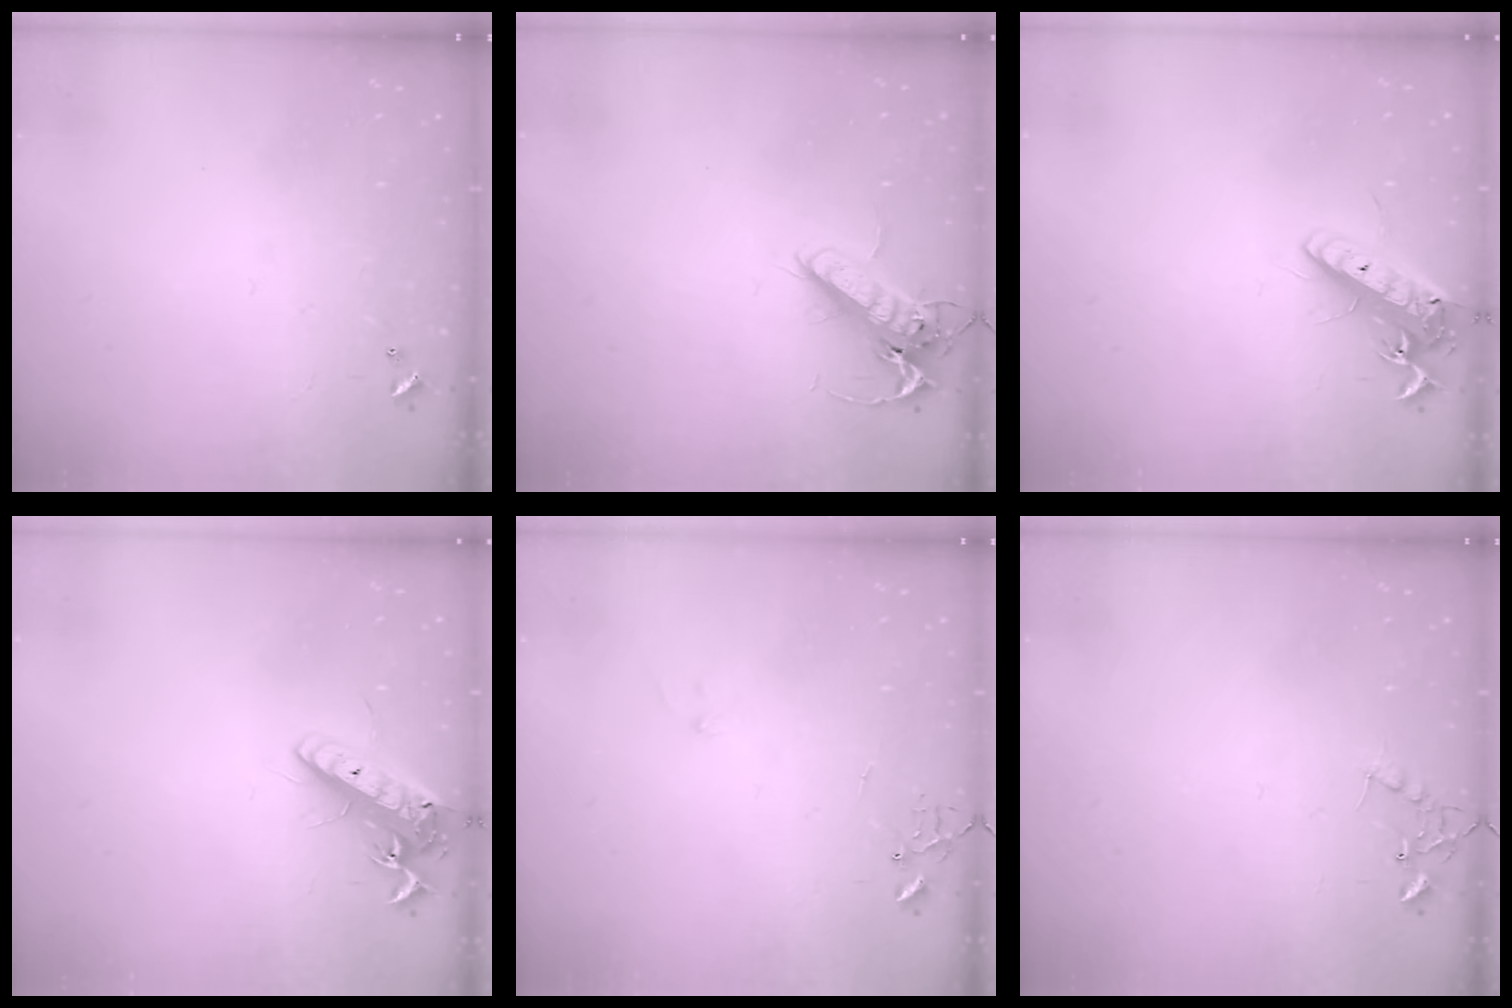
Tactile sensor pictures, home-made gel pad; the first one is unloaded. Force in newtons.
{"total": 13.3, "press": 13.1, "slide": 2.4}
{"total": 14.0, "press": 13.8, "slide": 2.7}
{"total": 14.0, "press": 13.8, "slide": 2.7}
{"total": 7.0, "press": 7.0, "slide": 0.7}
{"total": 6.8, "press": 6.8, "slide": 0.3}